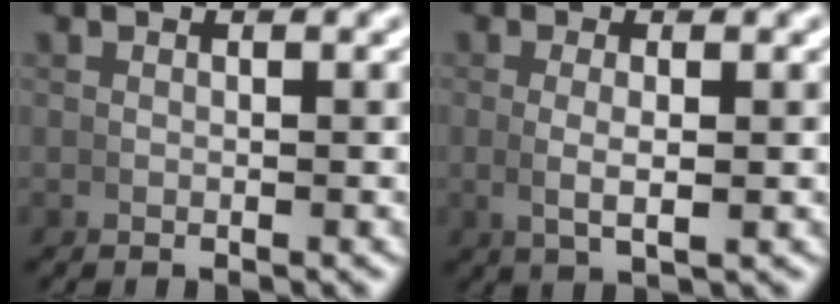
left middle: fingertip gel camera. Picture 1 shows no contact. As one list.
[{"total": 2.4, "force": [0.1, 0.6, 2.3], "torque": [-0.049, -0.008, 0.011]}]